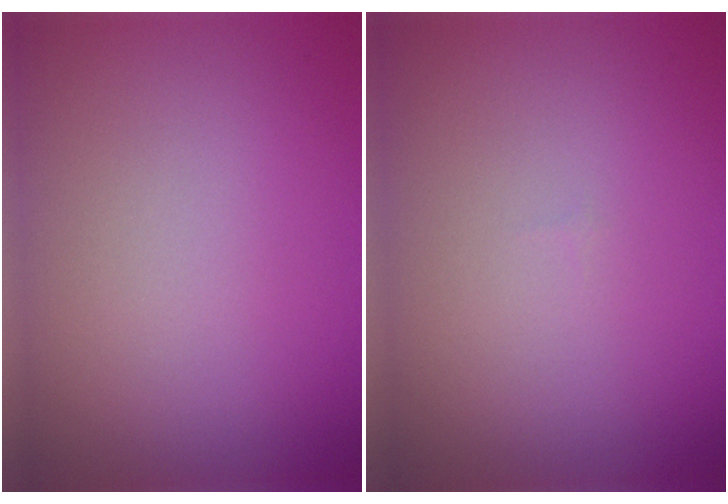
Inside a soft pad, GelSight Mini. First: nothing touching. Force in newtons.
{"total": 0.0}